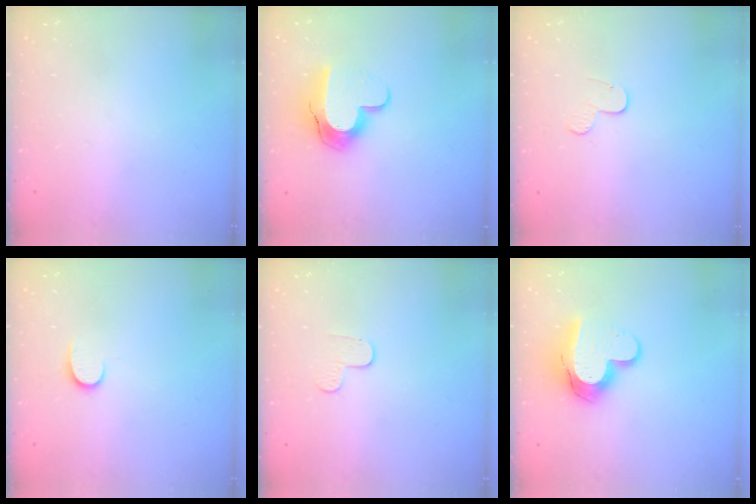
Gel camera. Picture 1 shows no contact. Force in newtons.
{"total": 12.7, "press": 12.7, "slide": 0.9}
{"total": 3.7, "press": 3.7, "slide": 0.4}
{"total": 6.5, "press": 6.5, "slide": 0.7}
{"total": 4.6, "press": 4.6, "slide": 0.5}
{"total": 13.3, "press": 13.3, "slide": 1.1}